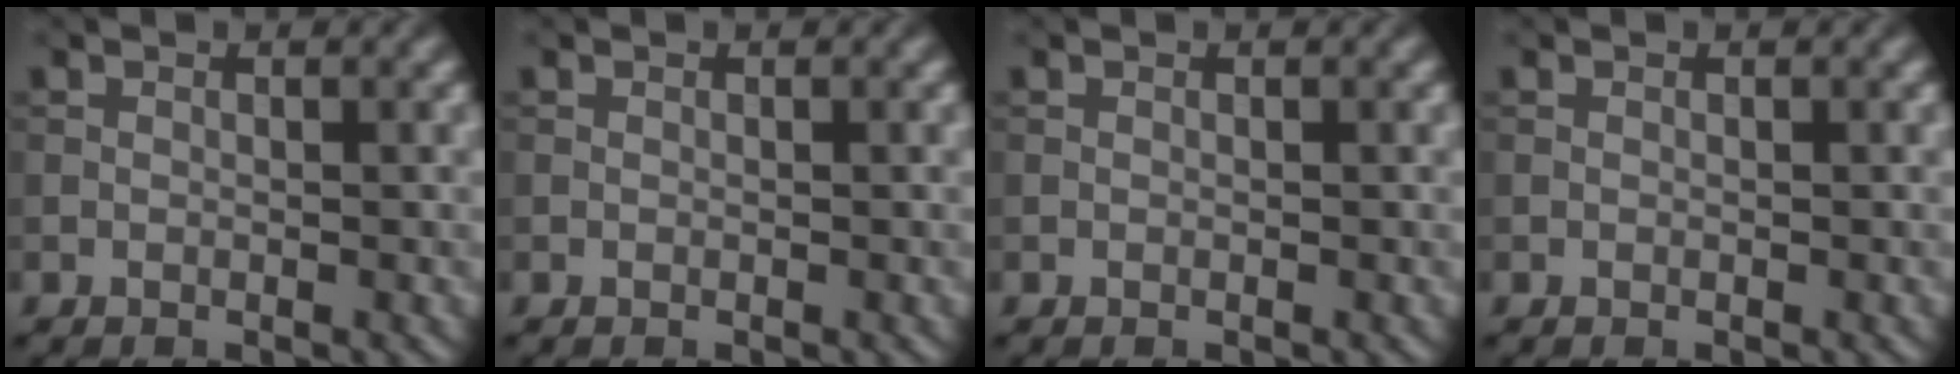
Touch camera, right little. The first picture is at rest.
{"total": 0.0}
{"total": 0.0}
{"total": 0.0}